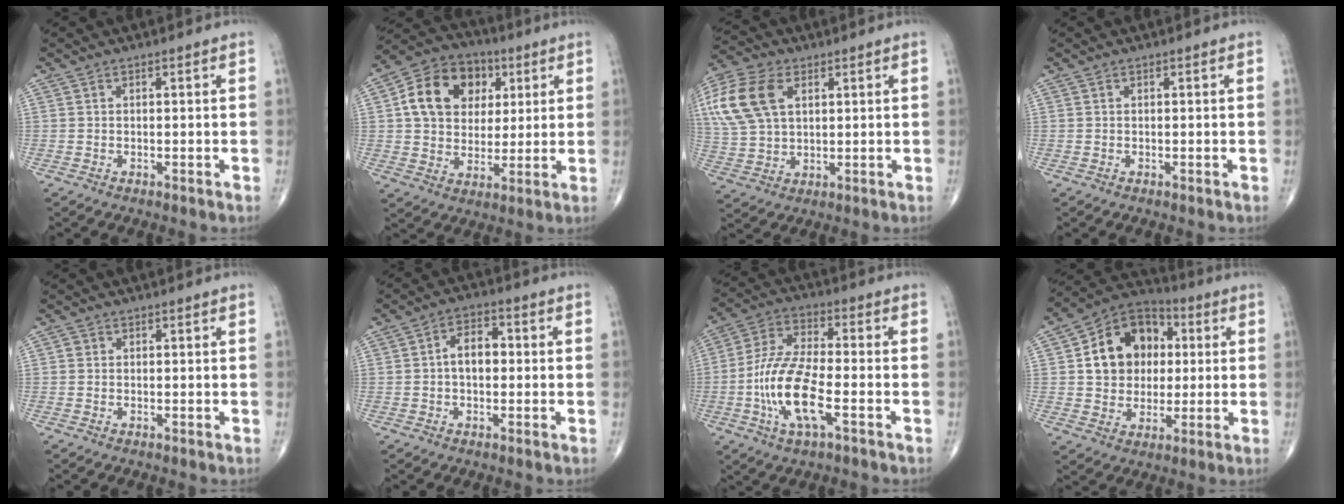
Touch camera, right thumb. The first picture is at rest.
{"total": 15.2, "force": [4.0, 12.0, 8.6], "torque": [-0.120, 0.005, 0.063]}
{"total": 16.7, "force": [5.5, 10.6, 11.7], "torque": [-0.268, 0.008, 0.105]}
{"total": 0.0}
{"total": 0.6, "force": [0.1, 0.6, 0.2], "torque": [0.001, 0.002, 0.001]}
{"total": 8.1, "force": [0.3, 4.9, 6.4], "torque": [-0.087, 0.022, -0.004]}
{"total": 13.9, "force": [-4.1, 4.8, 12.4], "torque": [-0.260, 0.019, -0.080]}
{"total": 15.2, "force": [2.4, 12.2, 8.8], "torque": [-0.104, 0.014, 0.036]}